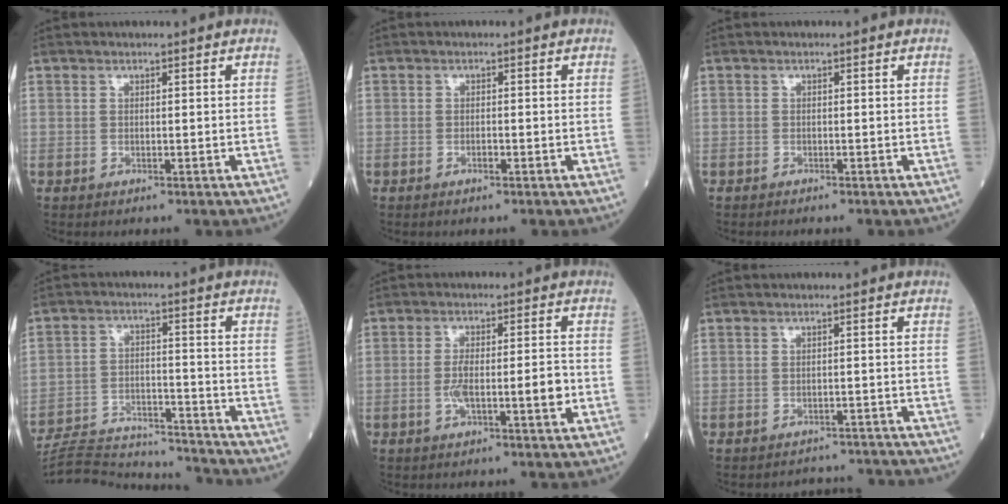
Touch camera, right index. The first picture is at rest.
{"total": 0.9, "force": [-0.5, 0.2, 0.8], "torque": [-0.016, 0.000, -0.009]}
{"total": 0.0}
{"total": 17.1, "force": [-16.8, 1.6, 3.0], "torque": [-0.068, 0.012, -0.252]}
{"total": 6.3, "force": [-1.4, 1.1, 6.0], "torque": [-0.107, 0.007, -0.023]}
{"total": 5.1, "force": [-5.0, 0.8, -0.8], "torque": [0.013, 0.014, -0.055]}